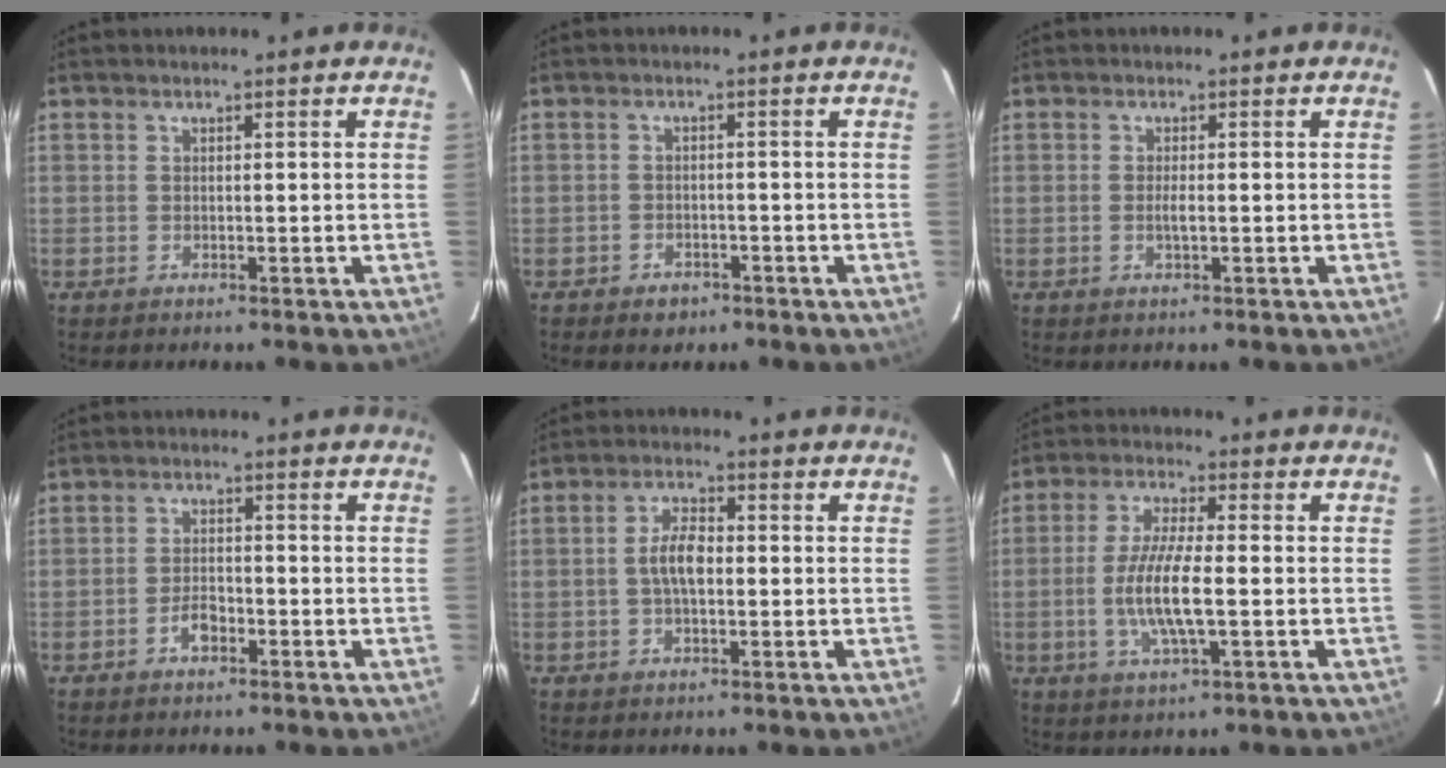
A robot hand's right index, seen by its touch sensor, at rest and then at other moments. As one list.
[{"total": 3.6, "force": [-2.3, 2.6, 0.9], "torque": [-0.028, 0.005, -0.031]}, {"total": 1.5, "force": [-0.3, 0.3, 1.4], "torque": [-0.027, -0.003, -0.006]}, {"total": 3.3, "force": [-1.9, 1.7, 2.1], "torque": [-0.043, 0.004, -0.033]}, {"total": 5.3, "force": [-0.3, 2.5, 4.7], "torque": [-0.092, 0.009, -0.004]}, {"total": 9.5, "force": [-1.7, 1.9, 9.2], "torque": [-0.181, -0.007, -0.034]}]